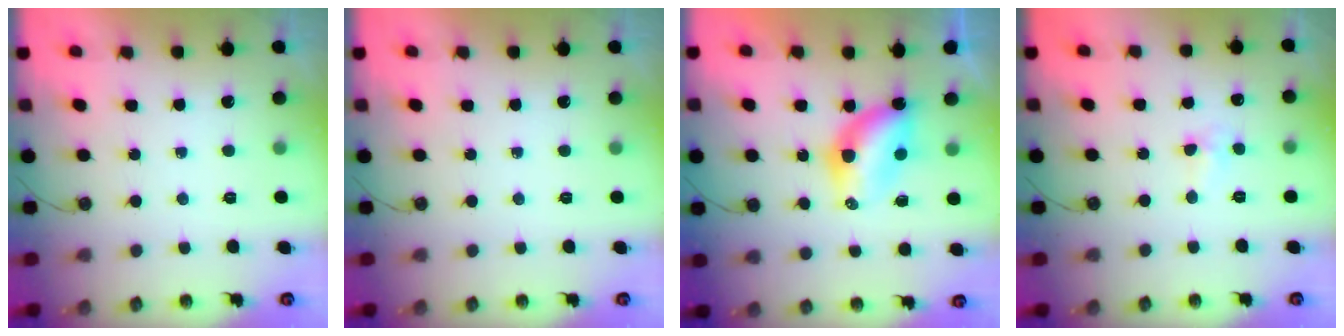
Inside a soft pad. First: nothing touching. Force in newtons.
{"total": 0.0}
{"total": 6.5, "press": 6.5, "slide": 0.2}
{"total": 4.3, "press": 4.2, "slide": 0.7}